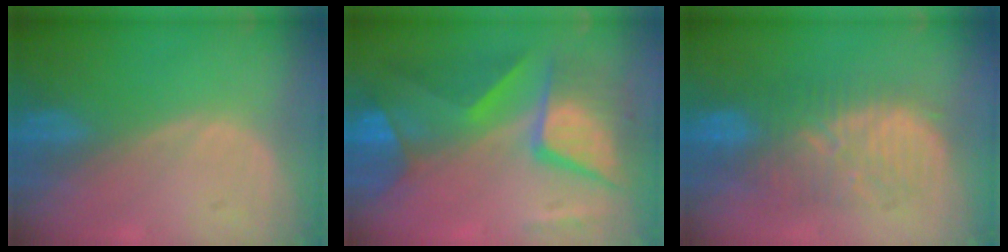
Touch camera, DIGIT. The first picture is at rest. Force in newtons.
{"total": 12.0, "press": 11.9, "slide": 1.2}
{"total": 9.1, "press": 9.1, "slide": 0.3}